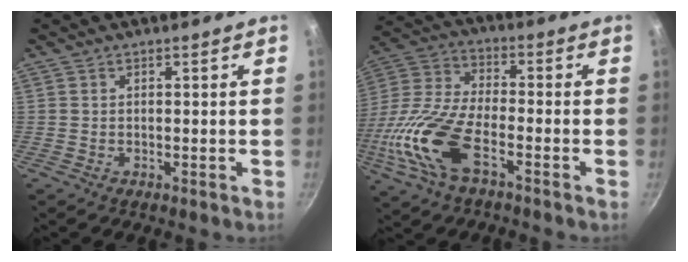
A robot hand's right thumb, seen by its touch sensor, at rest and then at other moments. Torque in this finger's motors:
{"motor_torque": [0.43, 0.63, 1.38, -1.39, 0.64]}